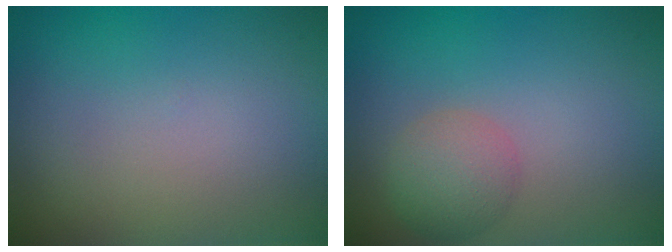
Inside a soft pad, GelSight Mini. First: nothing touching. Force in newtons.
{"total": 2.9, "press": 2.9, "slide": 0.2}